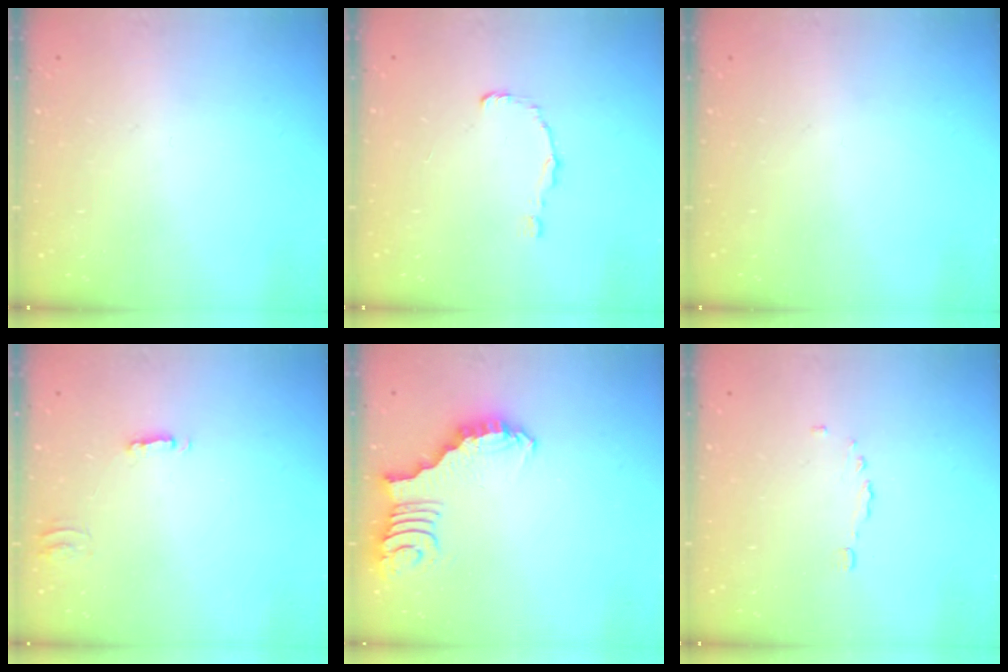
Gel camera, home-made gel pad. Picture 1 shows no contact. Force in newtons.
{"total": 0.9, "press": 0.9, "slide": 0.0}
{"total": 0.0}
{"total": 2.5, "press": 2.5, "slide": 0.2}
{"total": 2.7, "press": 2.6, "slide": 0.5}
{"total": 1.1, "press": 0.8, "slide": 0.7}